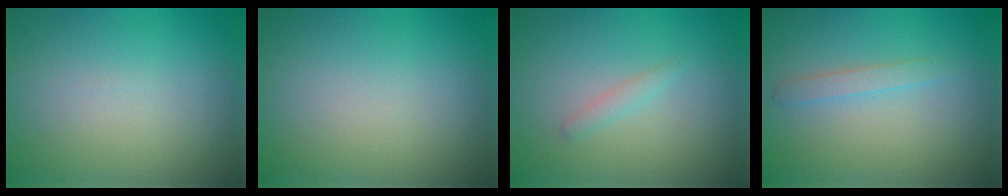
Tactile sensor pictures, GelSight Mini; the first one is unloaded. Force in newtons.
{"total": 0.0}
{"total": 0.9, "press": 0.9, "slide": 0.0}
{"total": 1.3, "press": 1.3, "slide": 0.1}